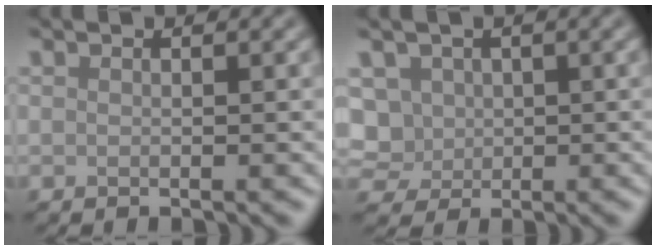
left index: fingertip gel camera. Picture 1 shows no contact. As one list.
[{"total": 6.5, "force": [0.3, 5.8, 2.9], "torque": [-0.065, 0.026, -0.008]}]